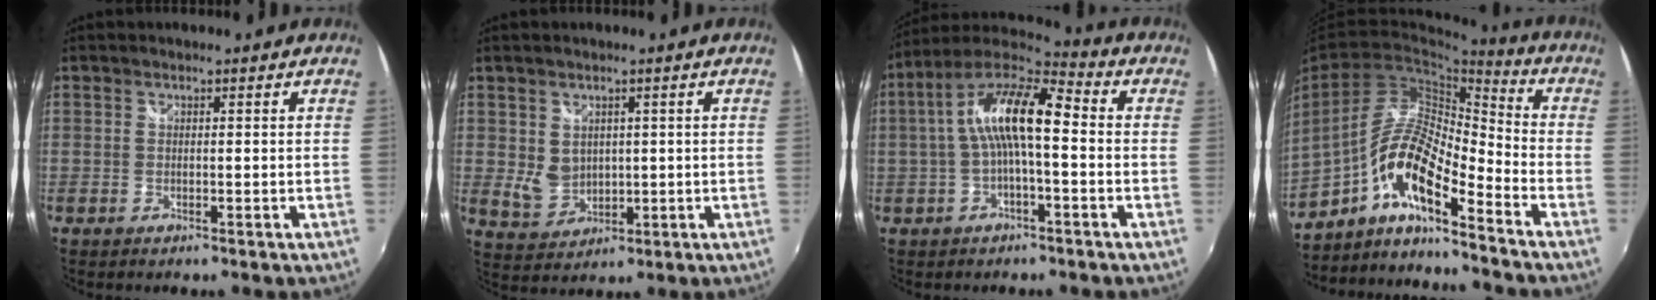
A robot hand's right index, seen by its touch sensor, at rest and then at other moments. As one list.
[{"total": 5.1, "force": [1.1, 4.3, 2.6], "torque": [-0.047, -0.002, 0.034]}, {"total": 12.5, "force": [-0.1, 3.6, 11.9], "torque": [-0.229, 0.026, -0.010]}, {"total": 12.7, "force": [-7.4, 2.5, 10.0], "torque": [-0.186, -0.001, -0.148]}]